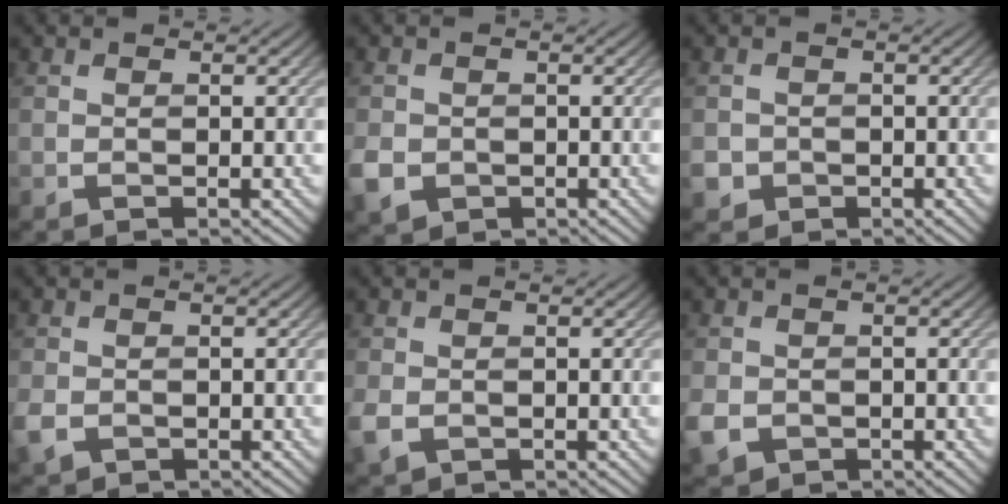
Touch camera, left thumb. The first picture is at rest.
{"total": 3.7, "force": [-1.2, 3.1, 1.6], "torque": [-0.046, -0.011, -0.027]}
{"total": 2.4, "force": [-1.0, 2.1, 0.5], "torque": [-0.013, -0.010, -0.022]}
{"total": 2.8, "force": [-1.1, 2.2, 1.4], "torque": [-0.041, -0.013, -0.025]}
{"total": 2.8, "force": [-0.8, 2.1, 1.6], "torque": [-0.045, -0.012, -0.018]}
{"total": 3.7, "force": [-1.3, 3.1, 1.7], "torque": [-0.047, -0.014, -0.029]}